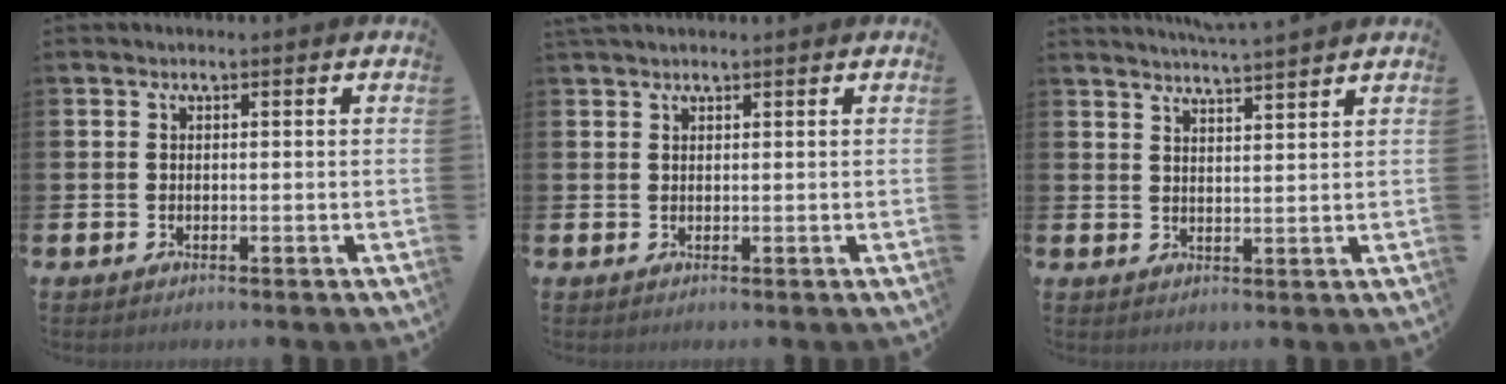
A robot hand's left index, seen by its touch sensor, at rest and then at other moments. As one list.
[{"total": 1.2, "force": [1.1, 0.2, 0.2], "torque": [0.004, -0.001, 0.019]}, {"total": 4.0, "force": [3.9, -0.9, 0.3], "torque": [-0.008, -0.025, 0.068]}]